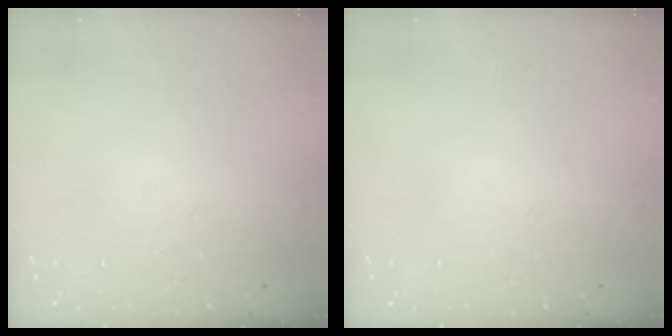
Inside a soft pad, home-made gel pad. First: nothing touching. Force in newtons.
{"total": 0.0}